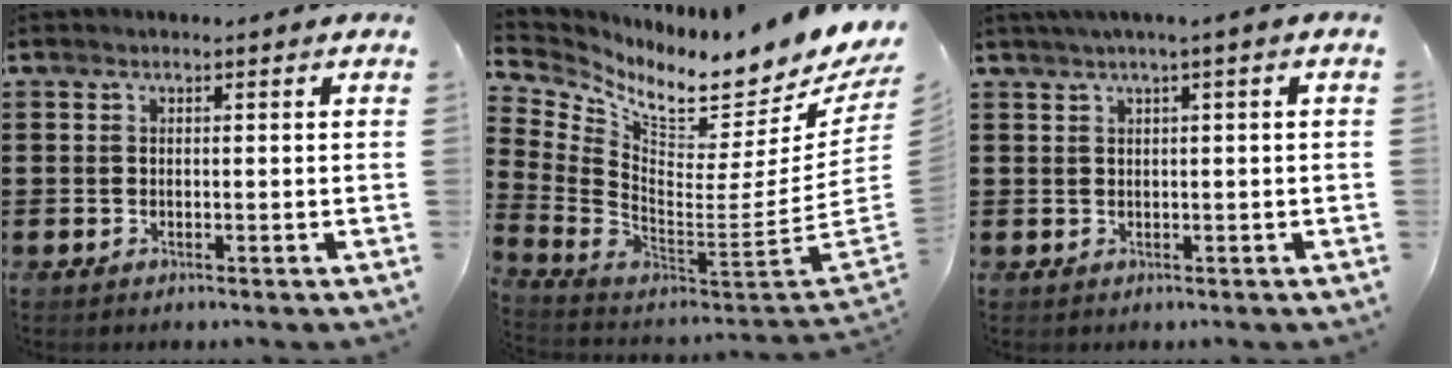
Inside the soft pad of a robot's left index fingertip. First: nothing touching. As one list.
[{"total": 7.1, "force": [5.5, 1.2, 4.4], "torque": [-0.093, -0.067, 0.082]}, {"total": 1.5, "force": [0.2, 0.1, 1.4], "torque": [-0.025, -0.001, 0.004]}]